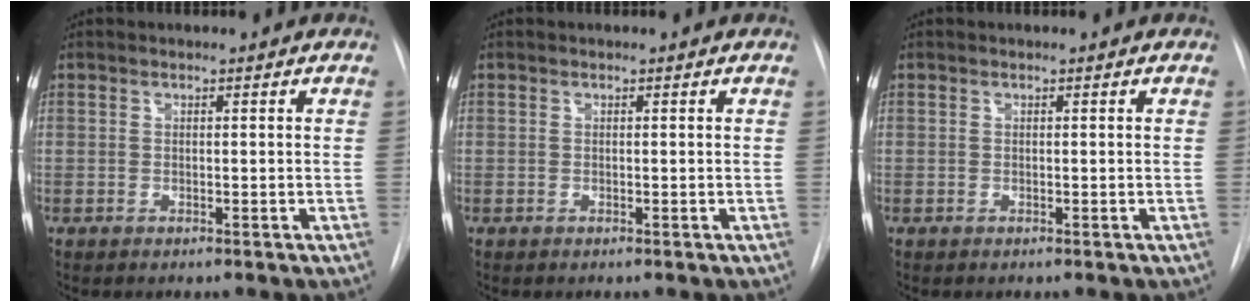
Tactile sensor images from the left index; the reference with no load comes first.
{"total": 0.0}
{"total": 0.0}